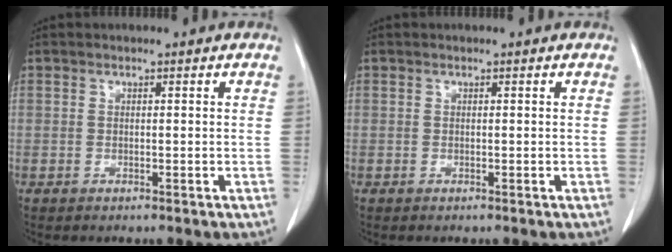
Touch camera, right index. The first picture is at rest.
{"total": 0.0}